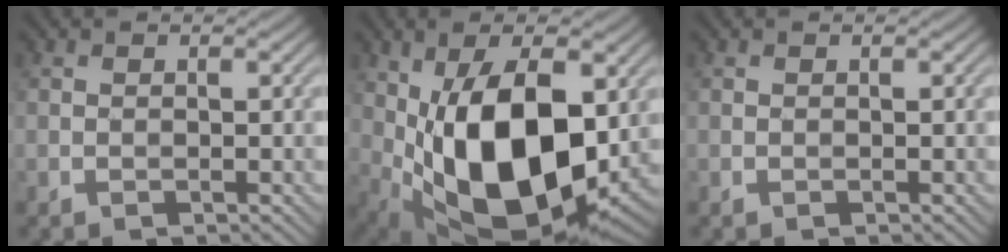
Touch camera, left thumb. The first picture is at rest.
{"total": 18.1, "force": [-0.7, 10.1, 15.0], "torque": [-0.253, -0.031, 0.001]}
{"total": 0.0}